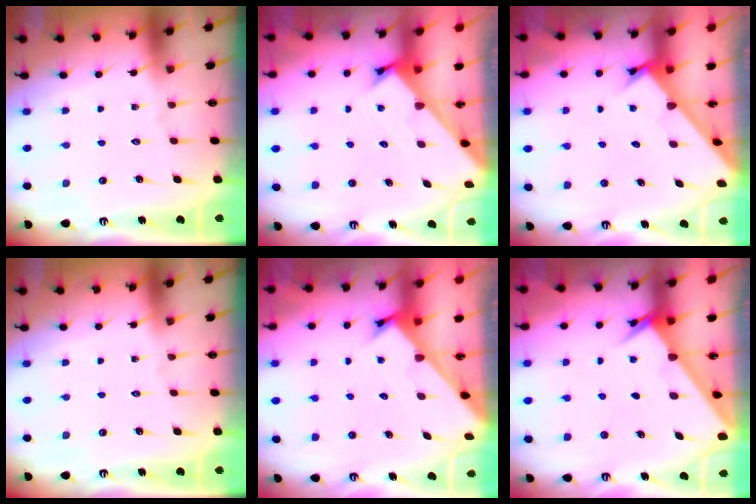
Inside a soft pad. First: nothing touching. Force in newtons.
{"total": 2.6, "press": 2.6, "slide": 0.3}
{"total": 2.3, "press": 2.3, "slide": 0.2}
{"total": 0.0}
{"total": 2.4, "press": 2.4, "slide": 0.2}
{"total": 2.4, "press": 2.4, "slide": 0.3}